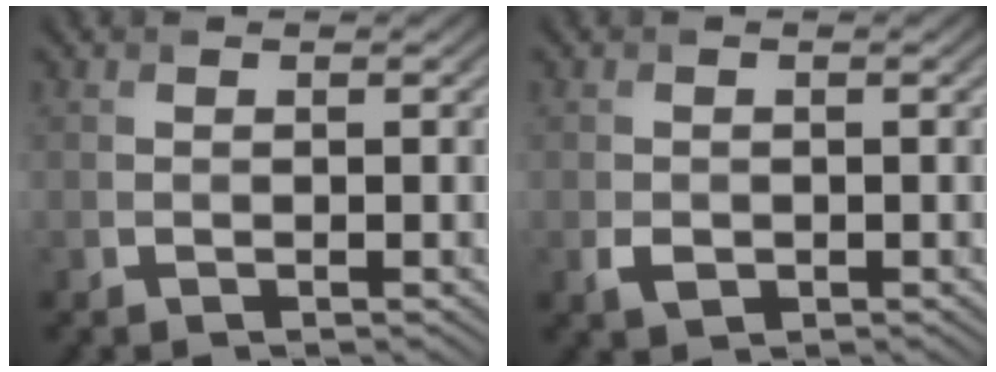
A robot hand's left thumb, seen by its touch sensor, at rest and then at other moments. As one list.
[{"total": 1.6, "force": [-0.5, 1.3, 0.9], "torque": [-0.019, -0.008, -0.009]}]